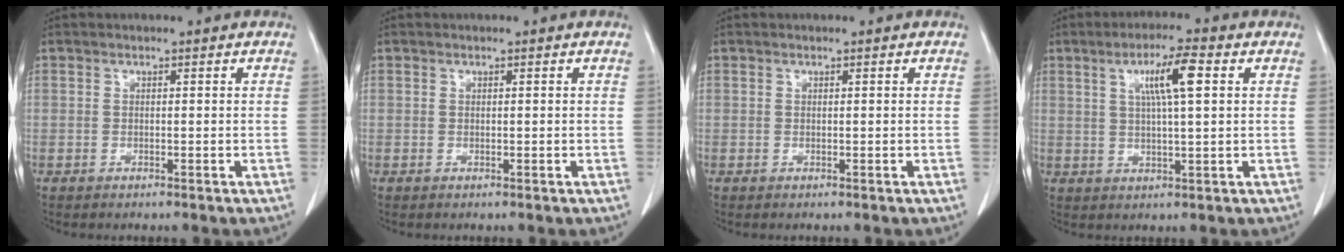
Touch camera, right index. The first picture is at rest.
{"total": 0.0}
{"total": 0.0}
{"total": 6.9, "force": [2.3, 0.3, 6.6], "torque": [-0.117, 0.006, 0.039]}